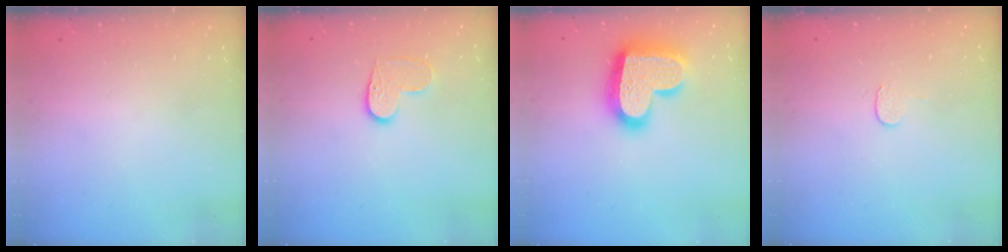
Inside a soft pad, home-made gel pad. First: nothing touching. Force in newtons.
{"total": 6.1, "press": 6.1, "slide": 0.4}
{"total": 20.8, "press": 20.7, "slide": 1.5}
{"total": 3.8, "press": 3.8, "slide": 0.4}